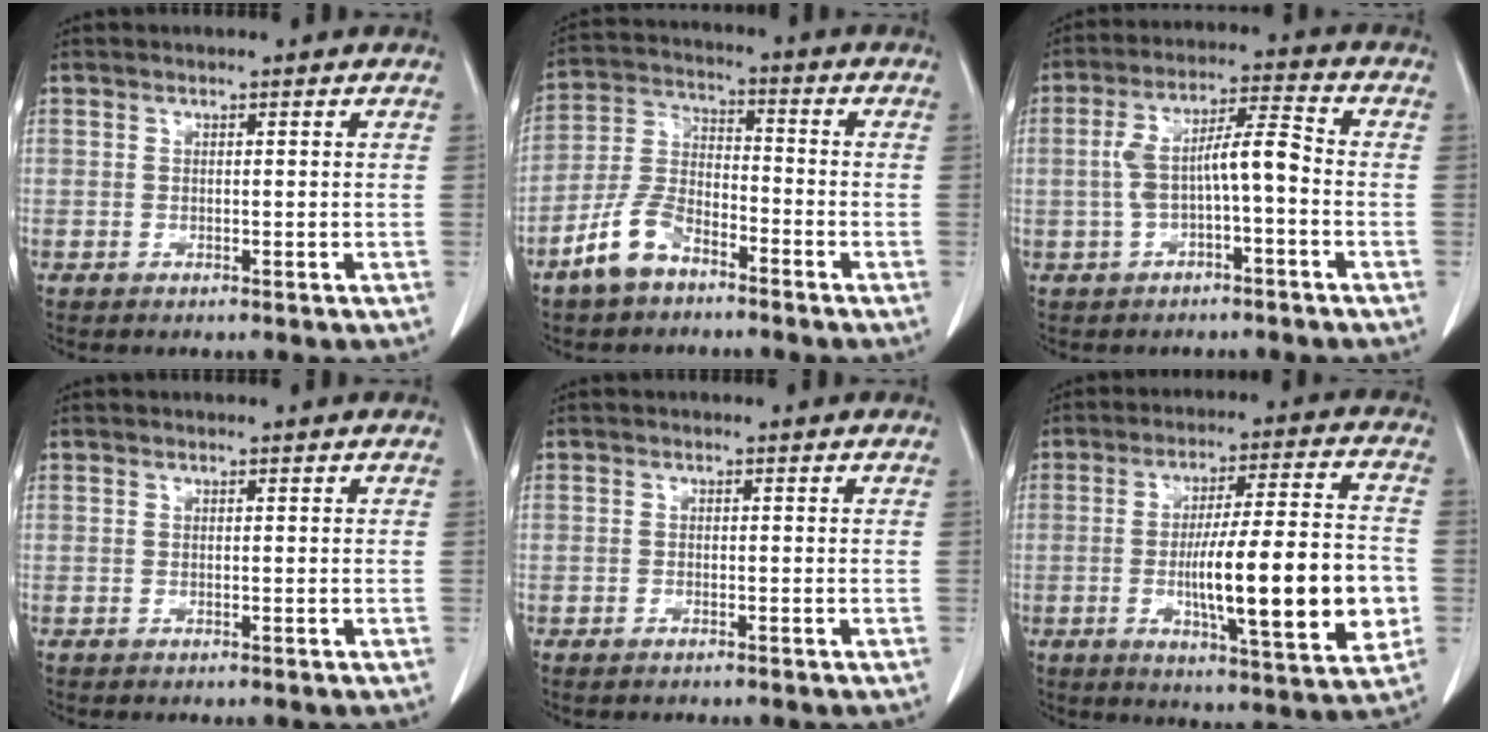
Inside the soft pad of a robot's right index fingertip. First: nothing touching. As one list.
[{"total": 9.4, "force": [-6.5, 4.2, 5.3], "torque": [-0.126, 0.009, -0.136]}, {"total": 8.2, "force": [-1.1, 1.7, 7.9], "torque": [-0.154, 0.031, -0.019]}, {"total": 0.0}, {"total": 0.7, "force": [-0.4, 0.4, 0.4], "torque": [-0.010, -0.001, -0.005]}, {"total": 18.7, "force": [-3.0, 2.2, 18.3], "torque": [-0.275, -0.001, -0.040]}]